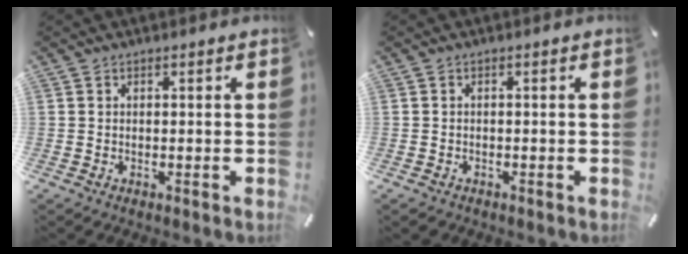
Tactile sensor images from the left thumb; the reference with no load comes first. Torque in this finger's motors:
{"motor_torque": [0.07, 0.53, 0.42, 0.15, 0.11]}